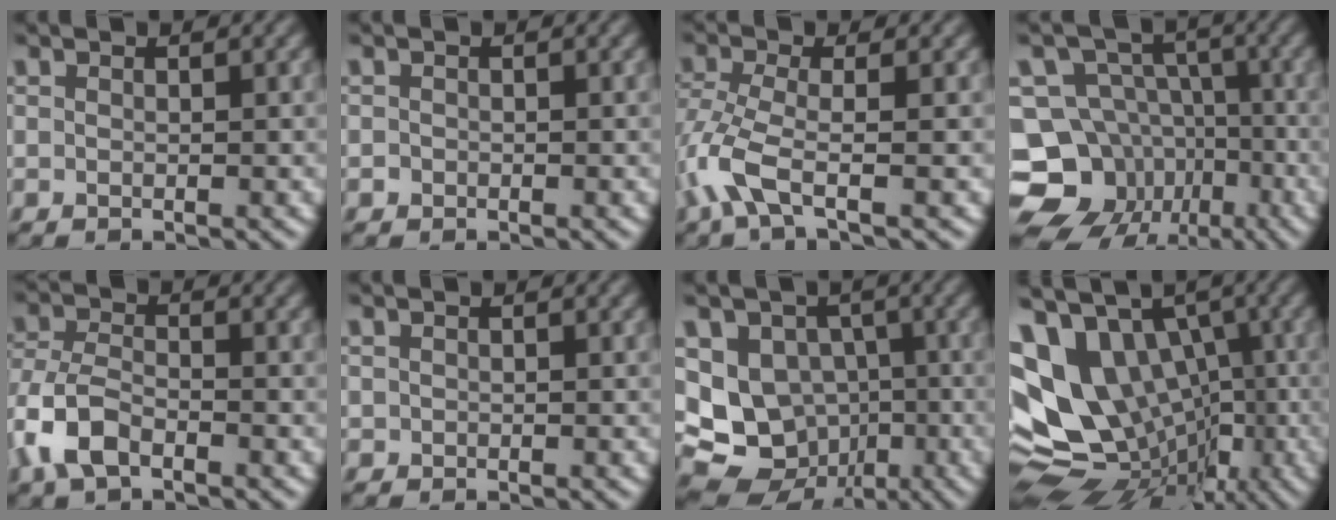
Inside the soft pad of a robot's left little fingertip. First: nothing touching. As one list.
[{"total": 0.5, "force": [-0.1, 0.5, 0.1], "torque": [0.006, 0.000, -0.002]}, {"total": 4.4, "force": [-2.1, 0.9, 3.7], "torque": [-0.101, -0.002, -0.052]}, {"total": 14.9, "force": [-7.3, 12.0, 4.9], "torque": [-0.094, -0.019, -0.123]}, {"total": 4.2, "force": [-2.5, 2.1, 2.6], "torque": [-0.062, 0.002, -0.057]}, {"total": 0.0}, {"total": 9.0, "force": [-1.7, 7.7, 4.3], "torque": [-0.053, -0.010, -0.041]}, {"total": 14.0, "force": [0.6, 10.6, 9.0], "torque": [-0.151, 0.002, 0.029]}]